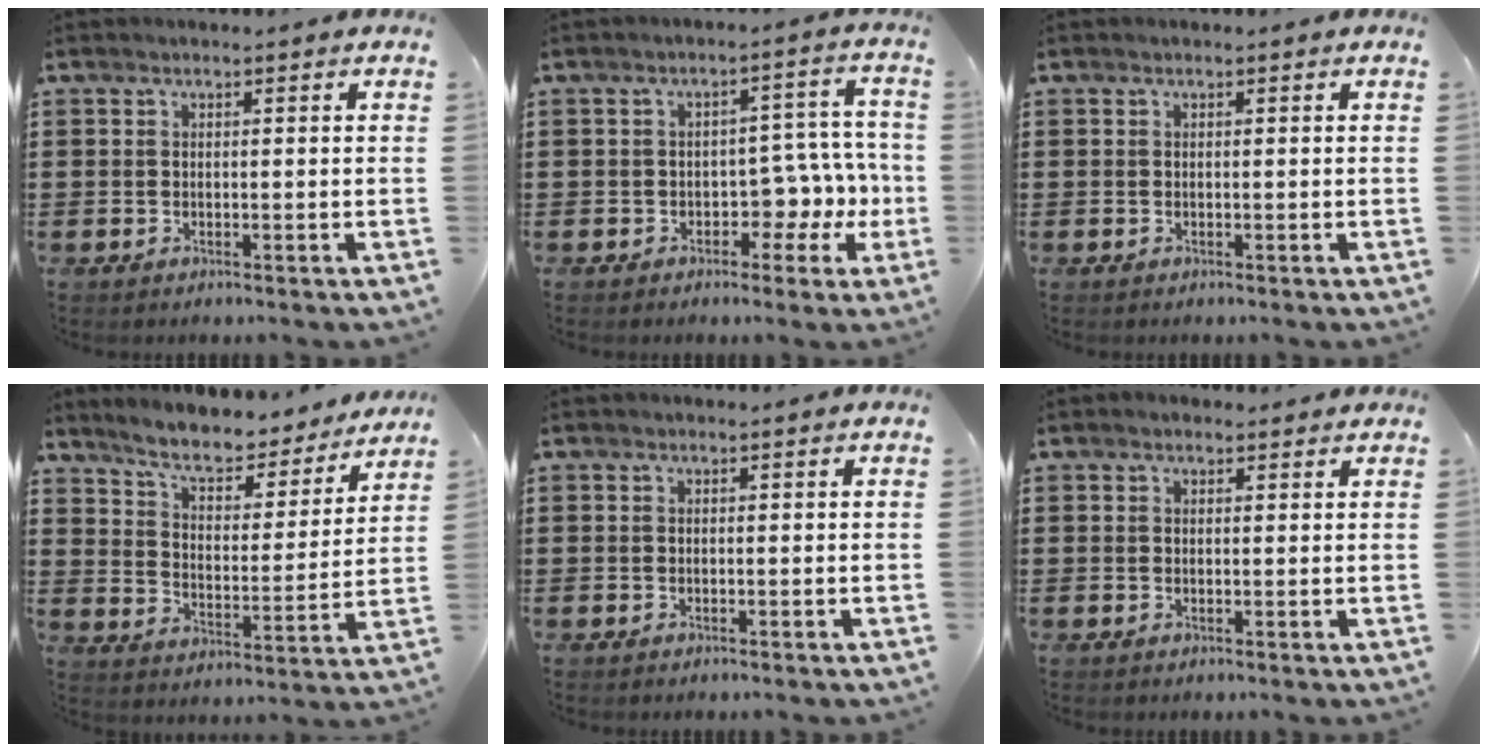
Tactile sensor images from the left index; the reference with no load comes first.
{"total": 5.3, "force": [-1.4, 3.7, 3.6], "torque": [-0.066, 0.004, -0.029]}
{"total": 0.0}
{"total": 7.2, "force": [6.6, 1.0, 2.8], "torque": [-0.081, -0.040, 0.112]}
{"total": 0.0}
{"total": 1.0, "force": [0.8, 0.4, 0.3], "torque": [-0.008, 0.005, 0.016]}